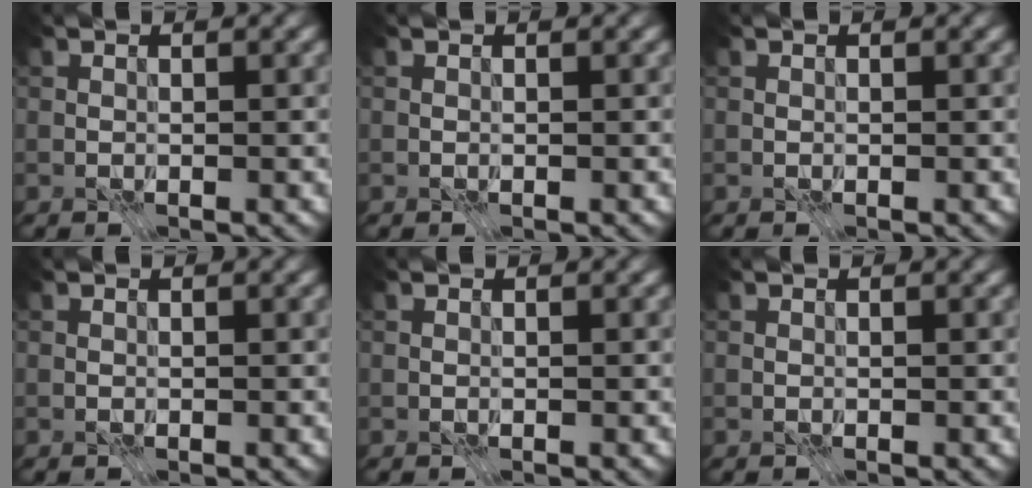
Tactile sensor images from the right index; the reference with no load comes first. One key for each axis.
{"total": 0.0}
{"total": 0.0}
{"total": 0.0}
{"total": 0.0}
{"total": 0.0}